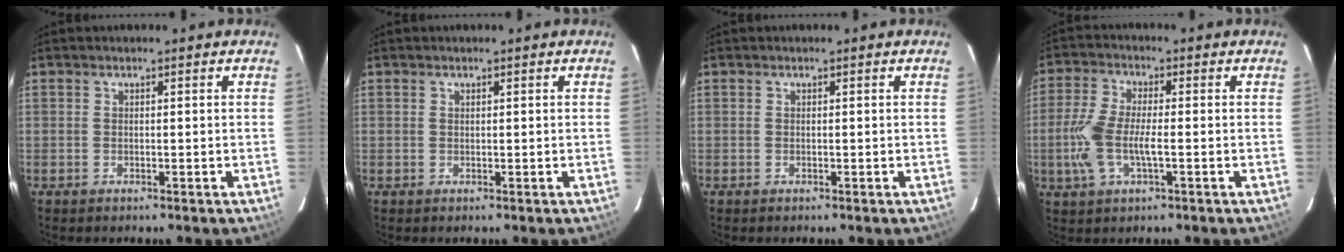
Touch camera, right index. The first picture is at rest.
{"total": 0.0}
{"total": 0.0}
{"total": 8.6, "force": [-1.9, 3.0, 7.8], "torque": [-0.176, 0.000, -0.040]}